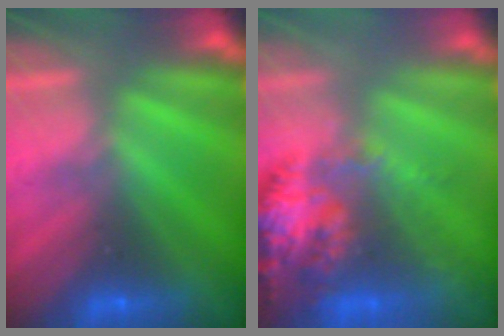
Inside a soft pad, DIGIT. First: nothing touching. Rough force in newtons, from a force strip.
{"total": 8.0}